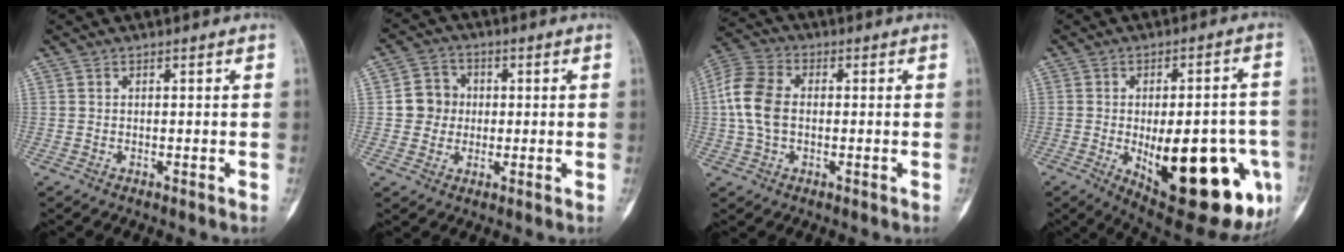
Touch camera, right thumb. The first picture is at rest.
{"total": 6.1, "force": [0.1, 5.8, 2.0], "torque": [-0.002, 0.008, -0.004]}
{"total": 9.7, "force": [-0.1, 6.6, 7.1], "torque": [-0.149, 0.023, -0.010]}
{"total": 26.9, "force": [-7.4, 10.5, 23.6], "torque": [-0.258, -0.002, -0.073]}